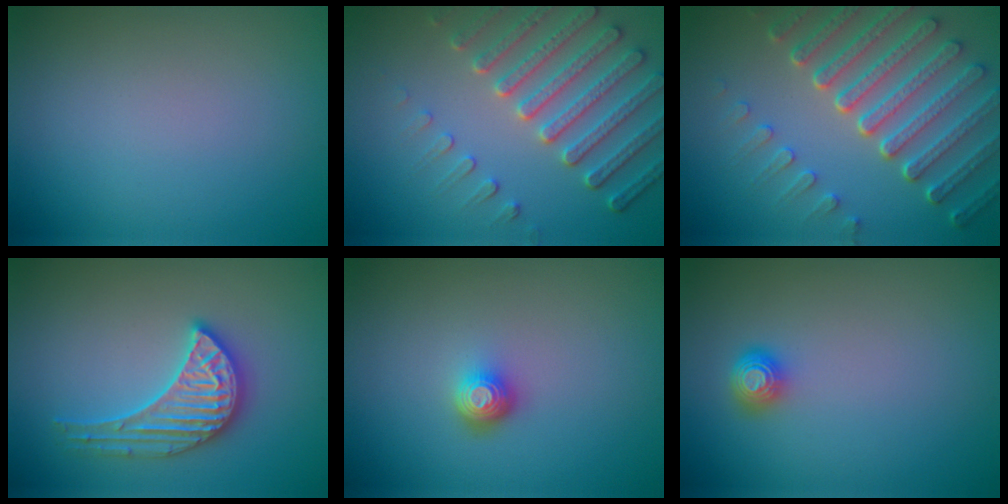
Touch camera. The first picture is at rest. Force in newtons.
{"total": 5.5, "press": 4.8, "slide": 2.7}
{"total": 7.4, "press": 5.5, "slide": 4.9}
{"total": 3.6, "press": 3.6, "slide": 0.4}
{"total": 1.9, "press": 1.4, "slide": 1.3}
{"total": 1.6, "press": 1.2, "slide": 1.0}